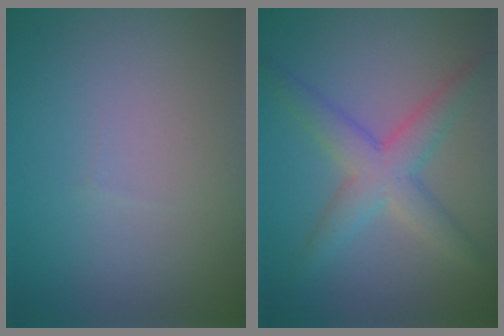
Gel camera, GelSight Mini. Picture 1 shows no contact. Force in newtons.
{"total": 4.4, "press": 4.4, "slide": 0.1}